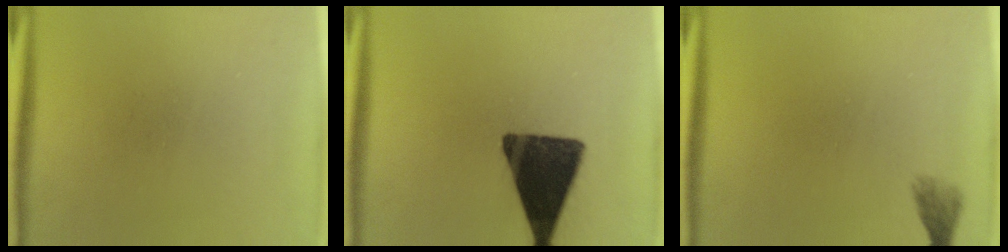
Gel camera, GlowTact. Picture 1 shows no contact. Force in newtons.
{"total": 16.0}
{"total": 1.5}